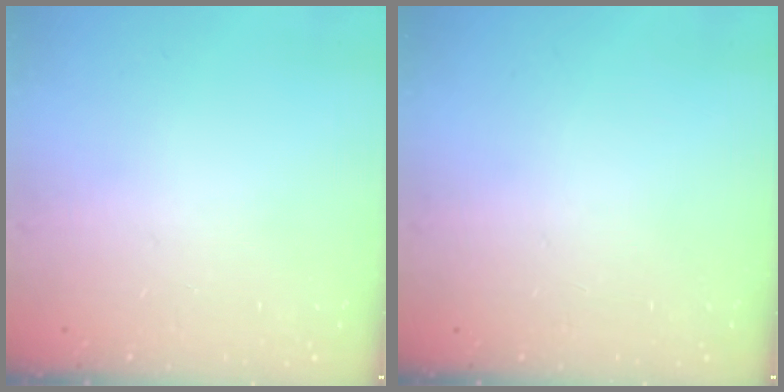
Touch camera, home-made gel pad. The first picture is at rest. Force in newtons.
{"total": 0.0}